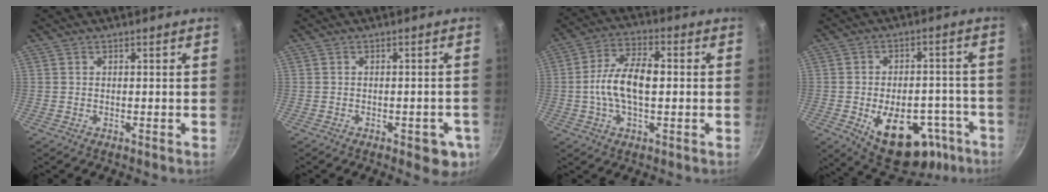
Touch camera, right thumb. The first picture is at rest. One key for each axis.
{"total": 5.0, "fx": -2.5, "fy": 2.1, "fz": 3.9, "tx": -0.028, "ty": 0.010, "tz": -0.025}
{"total": 11.3, "fx": -0.2, "fy": 5.5, "fz": 9.9, "tx": -0.189, "ty": 0.020, "tz": -0.009}
{"total": 18.7, "fx": -8.7, "fy": 10.5, "fz": 12.8, "tx": -0.162, "ty": 0.036, "tz": -0.110}